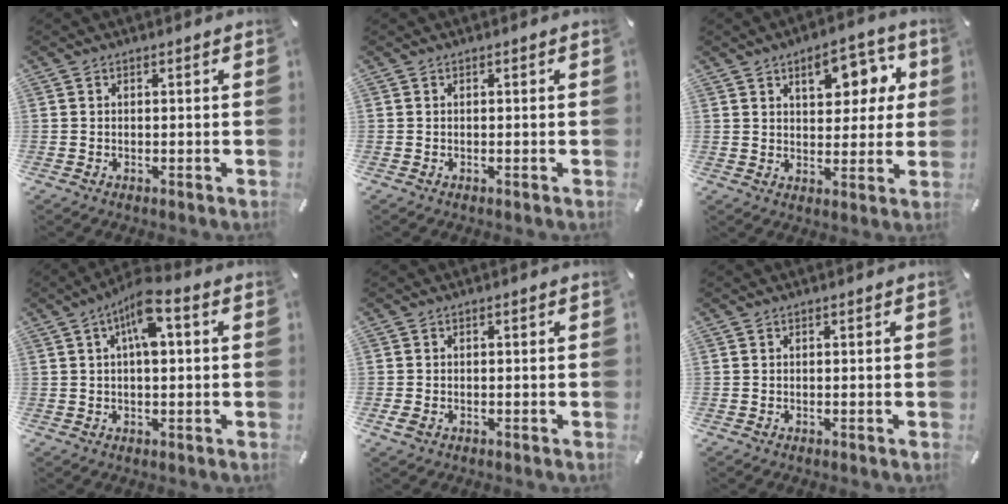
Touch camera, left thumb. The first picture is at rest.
{"total": 0.0}
{"total": 10.9, "force": [4.7, 6.7, 7.2], "torque": [-0.085, -0.011, 0.074]}
{"total": 7.5, "force": [2.3, 2.7, 6.6], "torque": [-0.111, 0.004, 0.036]}
{"total": 1.4, "force": [-0.6, 0.9, 0.9], "torque": [-0.021, -0.001, -0.012]}
{"total": 0.0}